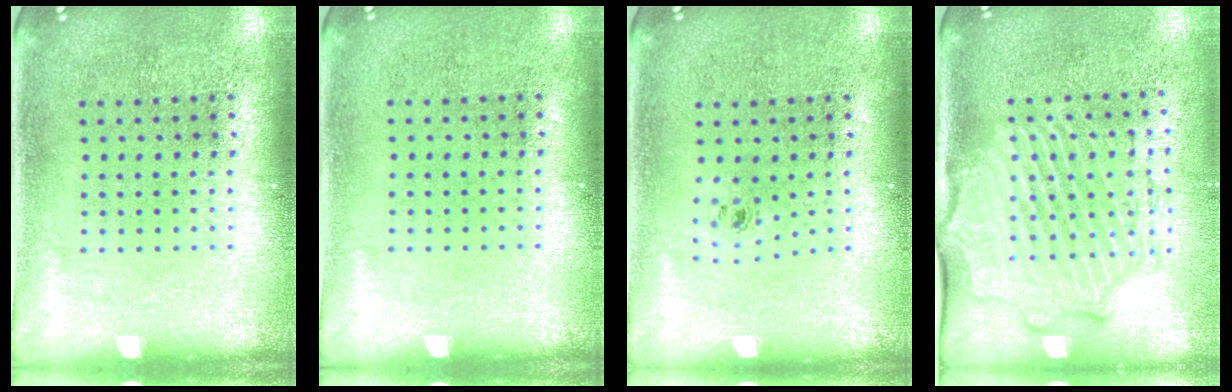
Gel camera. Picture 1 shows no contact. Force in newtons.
{"total": 0.0}
{"total": 0.6, "press": 0.3, "slide": 0.5}
{"total": 2.6, "press": 2.3, "slide": 1.2}